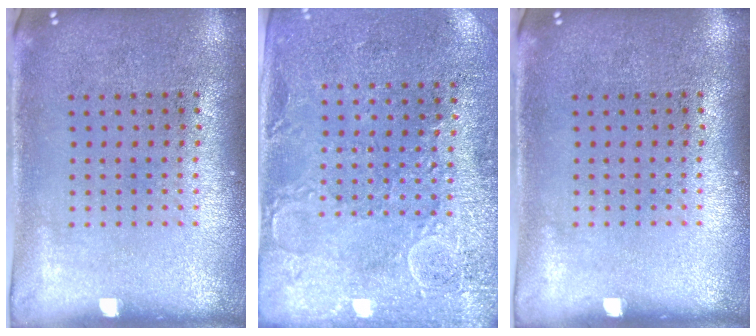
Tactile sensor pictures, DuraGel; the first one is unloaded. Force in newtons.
{"total": 2.8, "press": 2.5, "slide": 1.2}
{"total": 0.0}